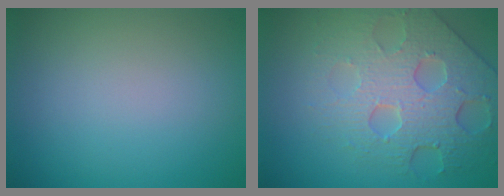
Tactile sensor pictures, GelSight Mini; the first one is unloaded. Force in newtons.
{"total": 6.5, "press": 5.2, "slide": 3.9}